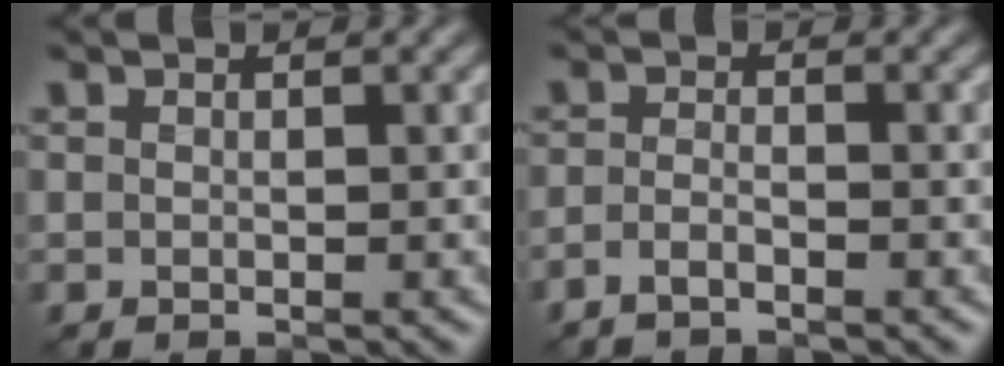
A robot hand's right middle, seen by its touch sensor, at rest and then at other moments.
{"total": 1.6, "force": [-1.3, 0.2, 0.9], "torque": [-0.028, 0.000, -0.032]}